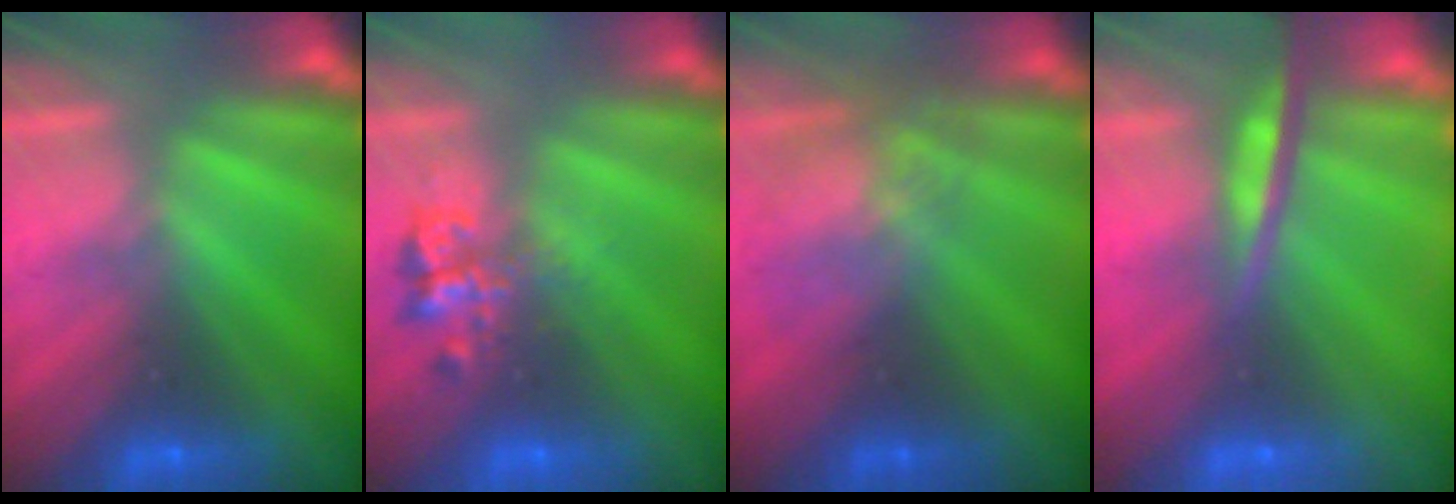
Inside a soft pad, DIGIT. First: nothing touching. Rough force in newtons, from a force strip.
{"total": 2.3}
{"total": 3.6}
{"total": 7.7}